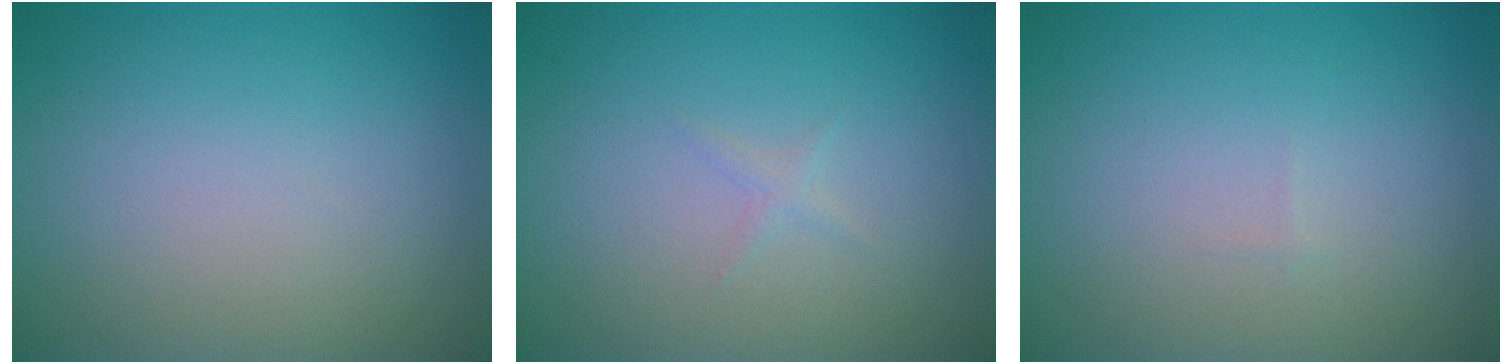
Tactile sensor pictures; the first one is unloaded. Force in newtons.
{"total": 0.6, "press": 0.6, "slide": 0.0}
{"total": 0.0}